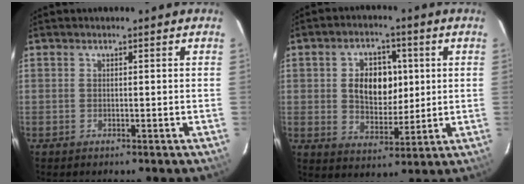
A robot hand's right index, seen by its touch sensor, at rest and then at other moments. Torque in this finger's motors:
{"motor_torque": [0.62, 0.18, 0.24, 0.08]}